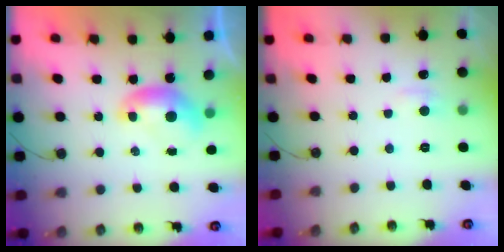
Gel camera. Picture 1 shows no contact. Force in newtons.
{"total": 1.4, "press": 1.3, "slide": 0.6}